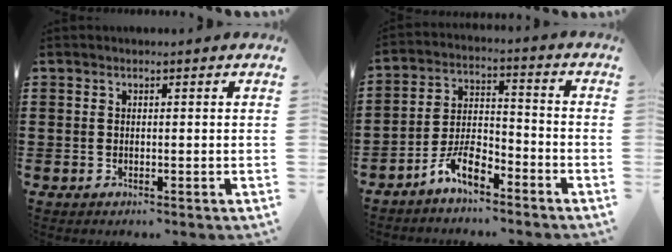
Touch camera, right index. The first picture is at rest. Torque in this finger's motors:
{"motor_torque": [0.49, -0.05, 0.17, 0.06]}